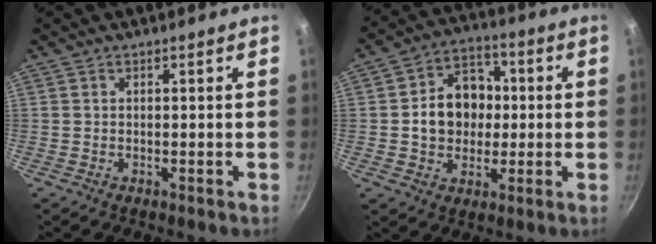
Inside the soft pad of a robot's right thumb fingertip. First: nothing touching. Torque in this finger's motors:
{"motor_torque": [0.84, 2.18, 0.89, -0.11, 0.06]}